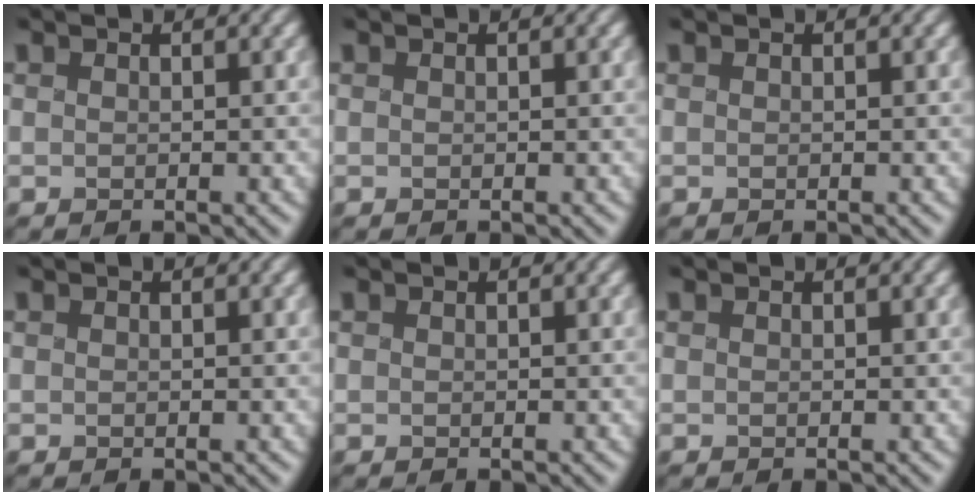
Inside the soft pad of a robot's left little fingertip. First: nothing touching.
{"total": 0.0}
{"total": 0.0}
{"total": 0.0}
{"total": 0.0}
{"total": 0.0}